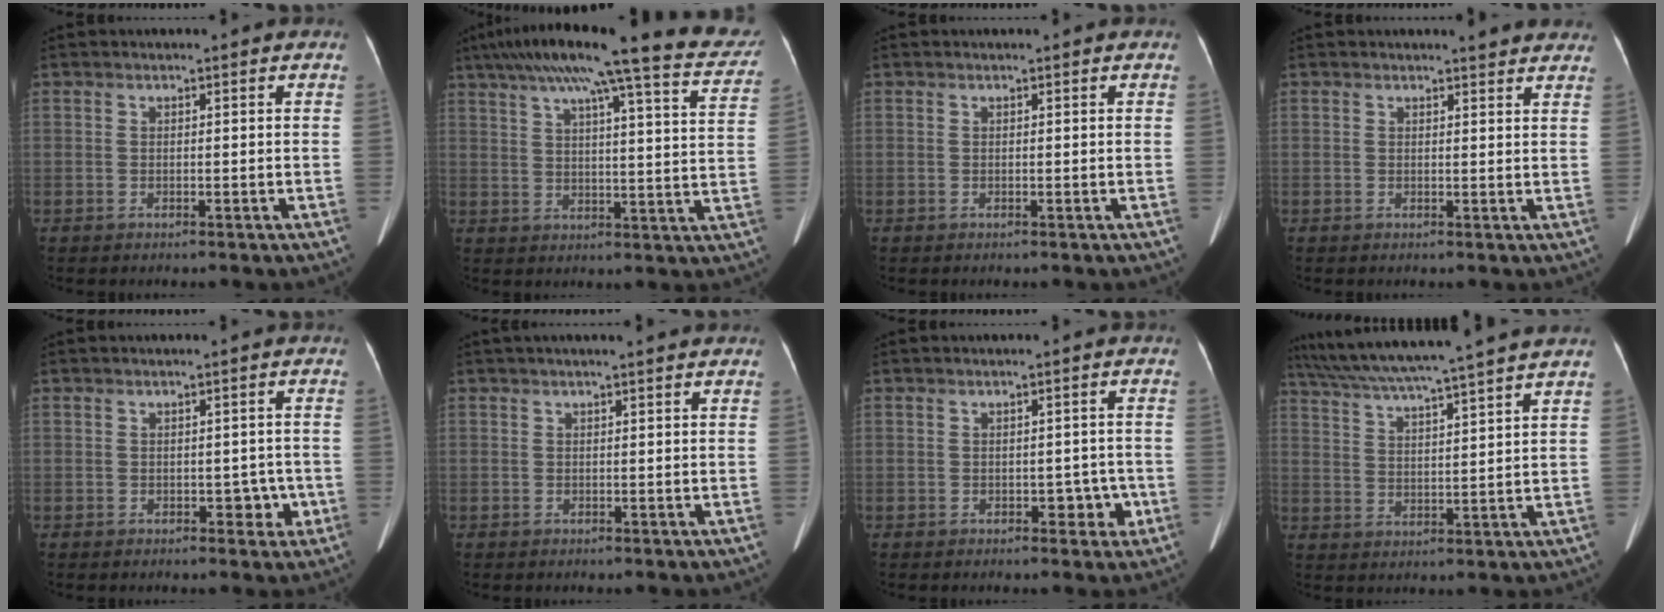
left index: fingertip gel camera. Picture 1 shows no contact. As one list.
[{"total": 24.7, "force": [20.0, 2.0, 14.4], "torque": [-0.222, 0.002, 0.245]}, {"total": 0.0}, {"total": 5.2, "force": [4.9, 1.0, 1.5], "torque": [-0.010, -0.003, 0.037]}, {"total": 2.9, "force": [-1.0, 2.0, 1.9], "torque": [-0.018, 0.006, -0.010]}, {"total": 3.7, "force": [3.2, 0.3, 1.9], "torque": [-0.025, 0.039, 0.037]}, {"total": 3.0, "force": [-1.2, 1.9, 1.9], "torque": [-0.017, 0.007, -0.012]}, {"total": 17.6, "force": [15.1, -1.4, 8.8], "torque": [-0.161, 0.011, 0.223]}]